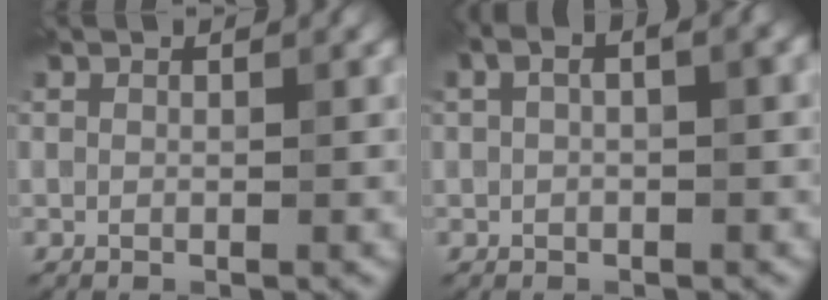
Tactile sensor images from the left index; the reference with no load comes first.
{"total": 3.6, "force": [1.2, 1.8, 2.9], "torque": [-0.052, 0.015, 0.008]}